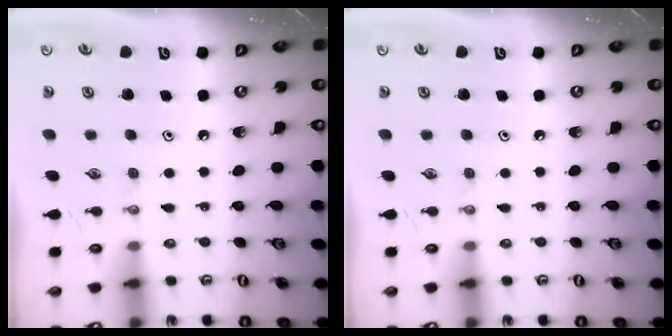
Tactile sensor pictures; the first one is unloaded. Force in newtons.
{"total": 0.0}